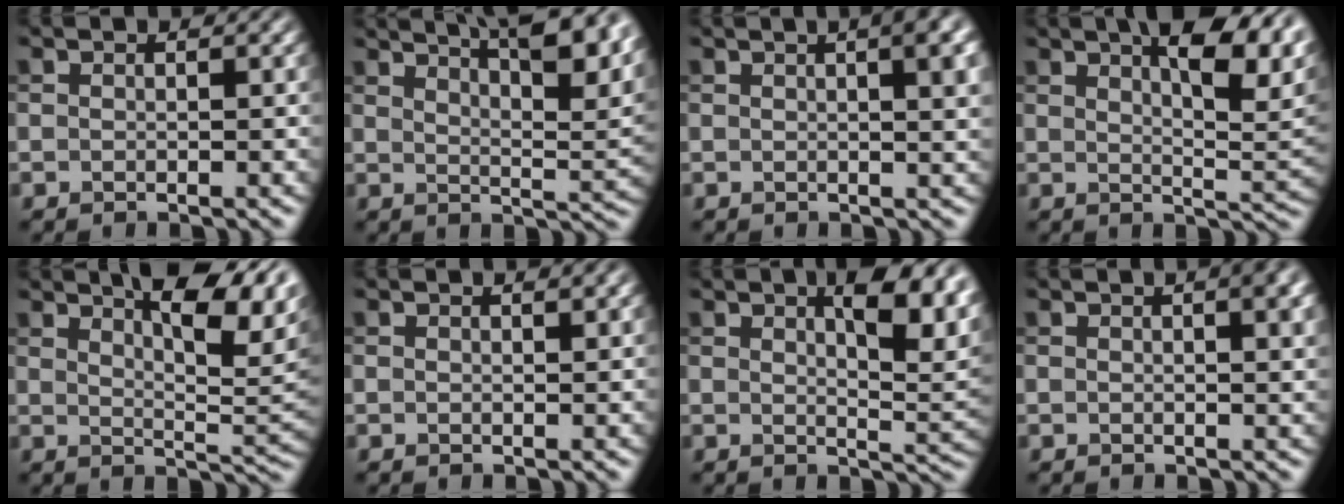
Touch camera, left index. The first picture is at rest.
{"total": 12.7, "force": [8.7, 4.0, 8.4], "torque": [-0.070, 0.030, 0.085]}
{"total": 6.9, "force": [2.4, 2.7, 5.9], "torque": [-0.032, 0.030, 0.012]}
{"total": 11.0, "force": [5.8, 3.6, 8.6], "torque": [-0.097, 0.020, 0.083]}
{"total": 9.1, "force": [4.9, 2.5, 7.2], "torque": [-0.098, 0.013, 0.081]}
{"total": 1.2, "force": [0.8, 0.3, 0.8], "torque": [-0.008, 0.003, 0.012]}
{"total": 7.9, "force": [3.5, 2.7, 6.5], "torque": [-0.080, 0.002, 0.056]}
{"total": 4.9, "force": [2.1, 1.9, 4.0], "torque": [-0.028, 0.016, 0.013]}